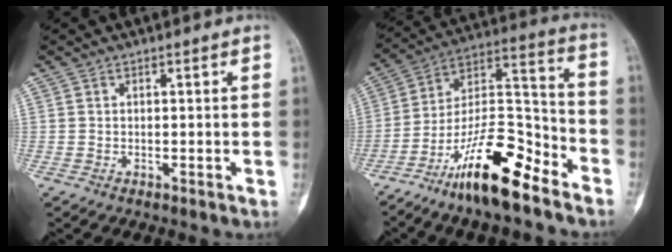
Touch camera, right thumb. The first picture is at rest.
{"total": 18.3, "force": [-12.2, 5.4, 12.6], "torque": [-0.212, 0.094, -0.215]}